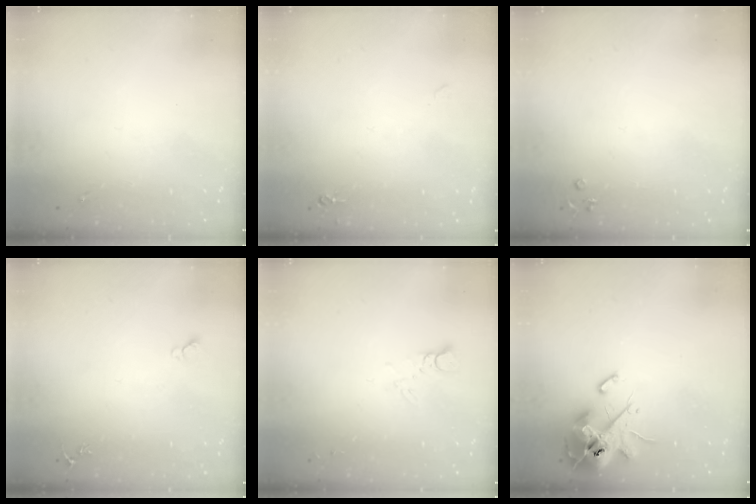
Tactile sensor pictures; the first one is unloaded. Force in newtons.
{"total": 4.1, "press": 4.0, "slide": 0.7}
{"total": 3.9, "press": 3.8, "slide": 0.6}
{"total": 4.4, "press": 4.4, "slide": 0.4}
{"total": 4.1, "press": 4.1, "slide": 0.4}
{"total": 14.3, "press": 14.0, "slide": 2.5}